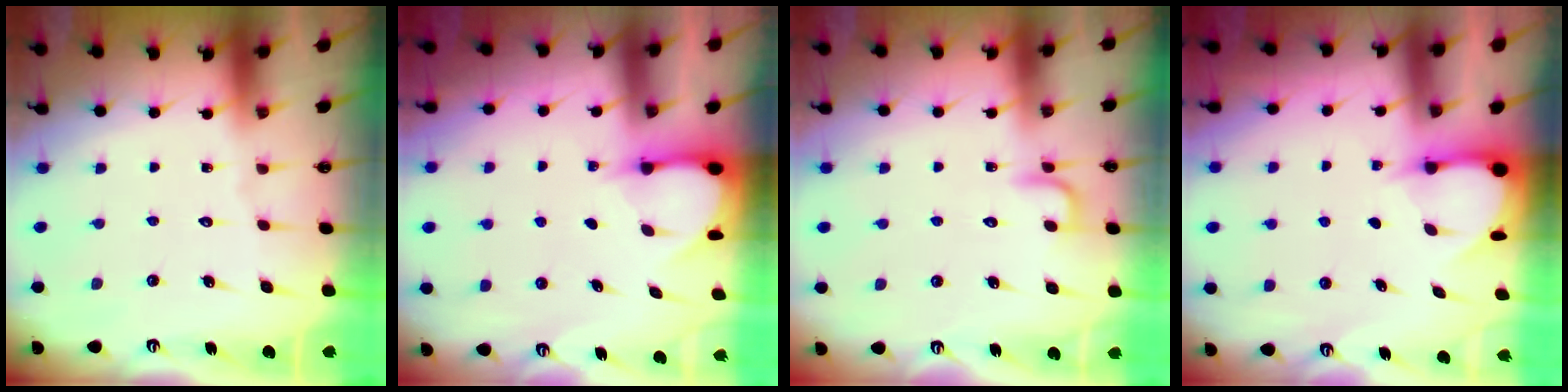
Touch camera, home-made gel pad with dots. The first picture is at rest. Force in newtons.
{"total": 3.1, "press": 3.1, "slide": 0.4}
{"total": 4.0, "press": 3.9, "slide": 0.6}
{"total": 3.3, "press": 3.3, "slide": 0.4}